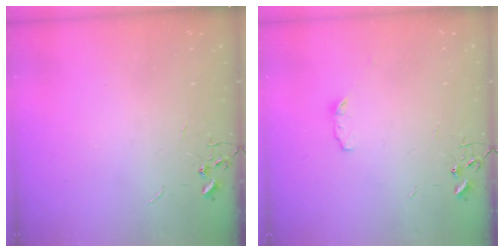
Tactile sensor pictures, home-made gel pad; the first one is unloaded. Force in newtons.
{"total": 3.4, "press": 3.3, "slide": 1.0}